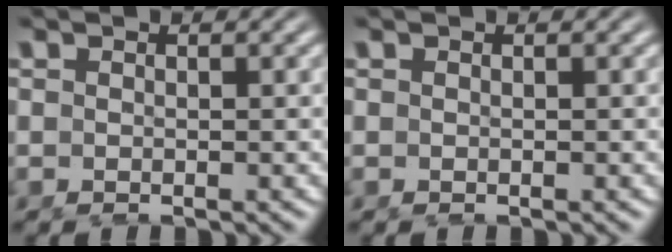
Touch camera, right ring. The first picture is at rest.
{"total": 0.0}